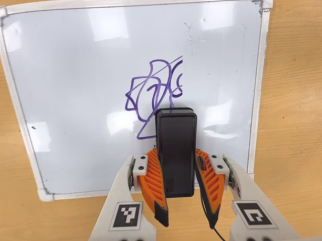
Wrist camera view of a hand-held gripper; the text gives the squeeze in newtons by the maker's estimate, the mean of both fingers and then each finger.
{"total": 9.4, "left": 8.1, "right": 10.7}